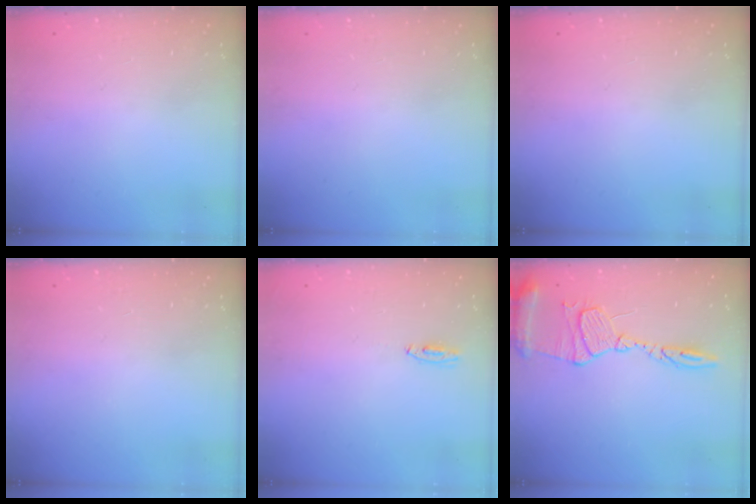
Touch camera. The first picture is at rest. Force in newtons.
{"total": 0.0}
{"total": 0.0}
{"total": 0.0}
{"total": 3.1, "press": 2.8, "slide": 1.3}
{"total": 13.4, "press": 13.4, "slide": 1.1}